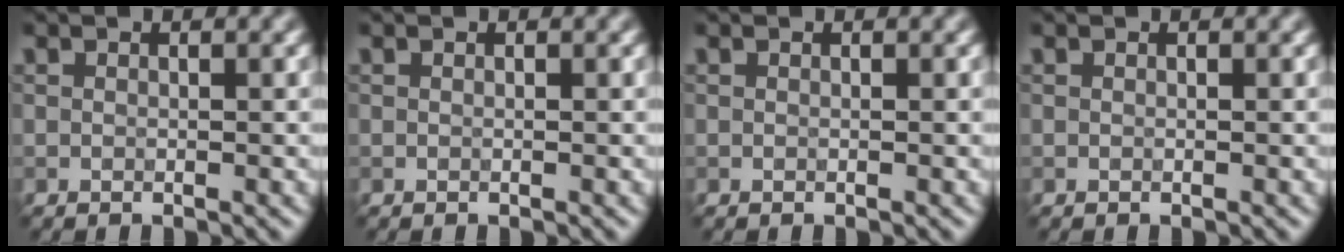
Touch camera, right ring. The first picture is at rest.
{"total": 0.0}
{"total": 0.0}
{"total": 0.0}